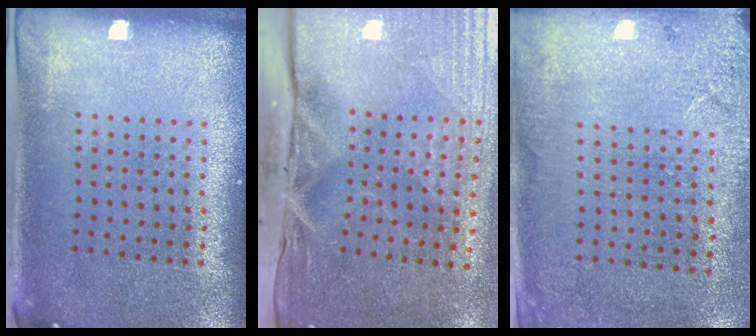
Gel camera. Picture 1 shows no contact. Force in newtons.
{"total": 5.0, "press": 4.2, "slide": 2.7}
{"total": 2.6, "press": 2.4, "slide": 0.9}